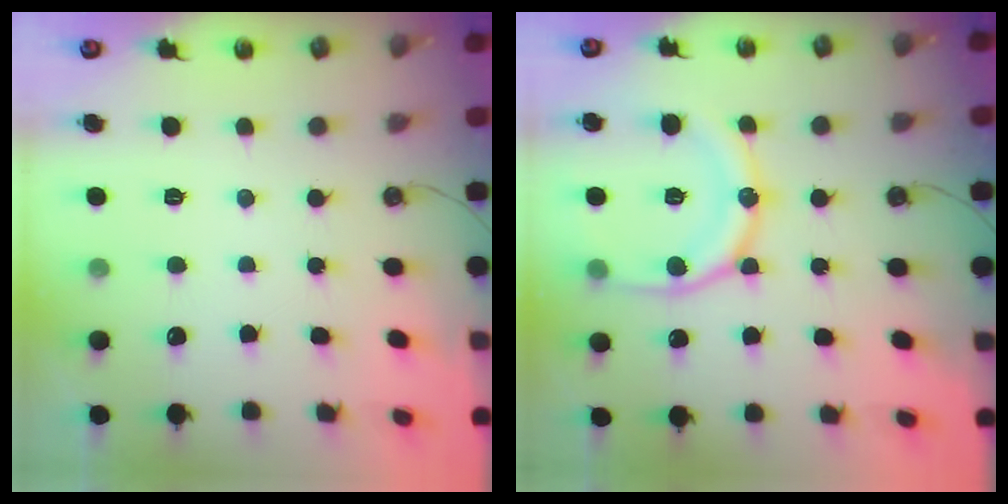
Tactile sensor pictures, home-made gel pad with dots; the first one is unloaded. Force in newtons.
{"total": 16.9, "press": 16.8, "slide": 1.7}